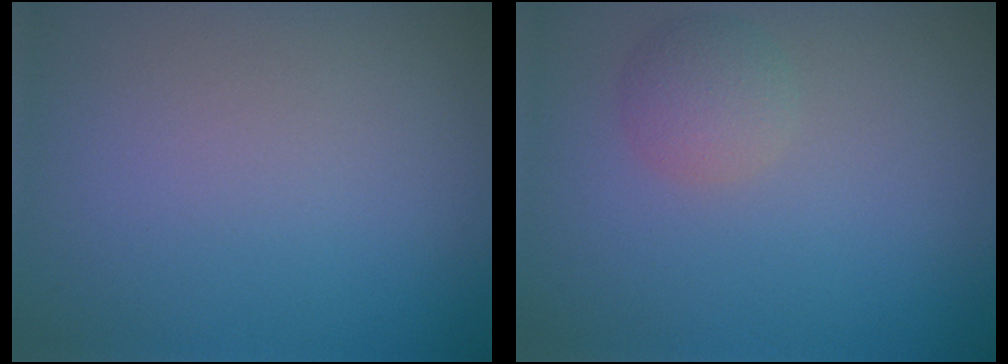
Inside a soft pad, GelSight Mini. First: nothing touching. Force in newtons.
{"total": 2.0, "press": 2.0, "slide": 0.0}